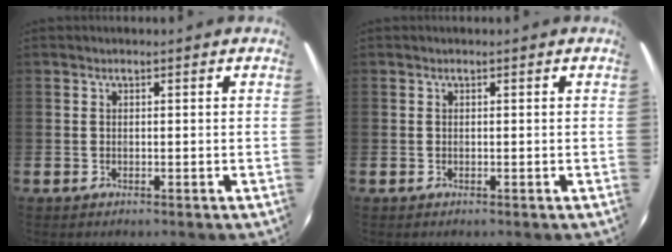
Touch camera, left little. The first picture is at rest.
{"total": 0.0}